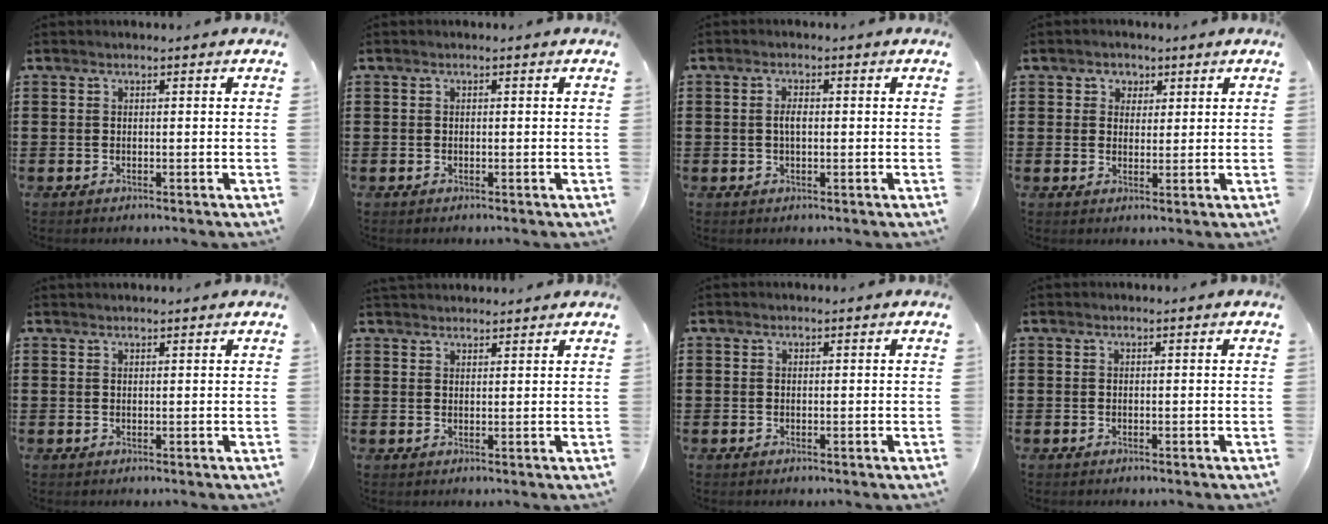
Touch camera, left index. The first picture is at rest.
{"total": 0.0}
{"total": 2.0, "force": [0.1, 0.8, 1.9], "torque": [-0.038, 0.003, -0.001]}
{"total": 2.3, "force": [1.1, 2.0, 0.0], "torque": [-0.005, 0.008, 0.016]}
{"total": 0.7, "force": [0.7, 0.1, 0.1], "torque": [-0.005, -0.001, 0.015]}
{"total": 1.9, "force": [1.9, 0.3, 0.0], "torque": [-0.006, -0.001, 0.038]}
{"total": 0.0}
{"total": 0.0}